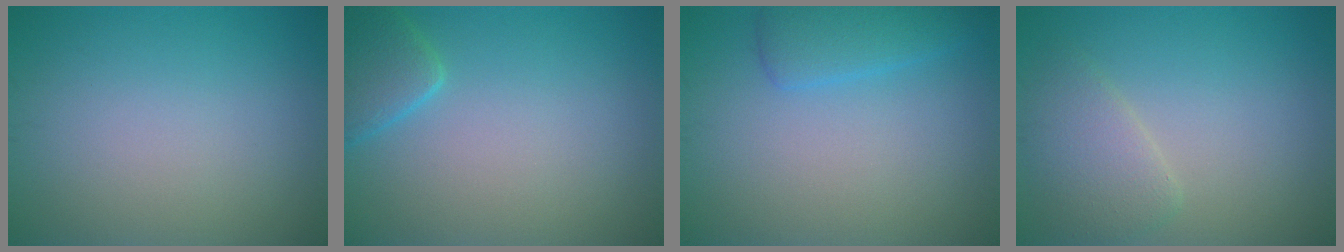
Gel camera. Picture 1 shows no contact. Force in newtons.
{"total": 2.4, "press": 2.4, "slide": 0.3}
{"total": 2.6, "press": 2.6, "slide": 0.2}
{"total": 2.9, "press": 2.8, "slide": 0.4}